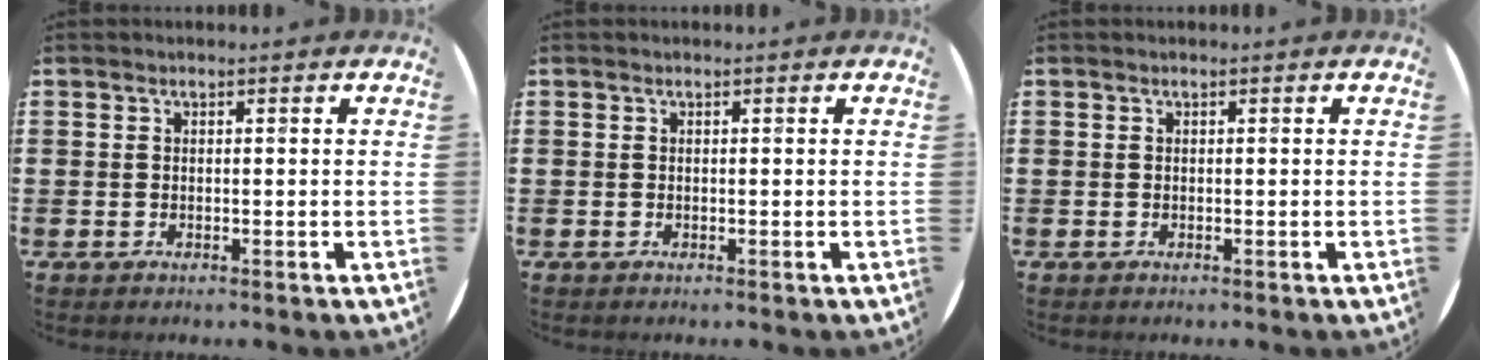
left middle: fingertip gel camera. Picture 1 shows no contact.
{"total": 0.0}
{"total": 0.0}